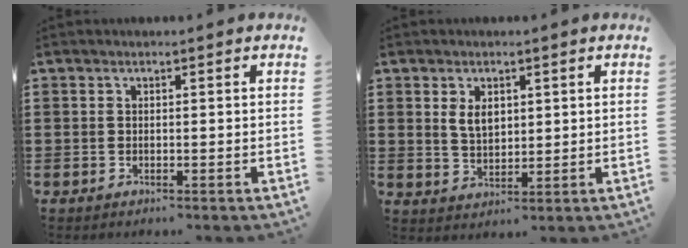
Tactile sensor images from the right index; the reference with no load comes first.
{"total": 3.5, "force": [1.3, 2.1, 2.5], "torque": [-0.047, 0.004, 0.022]}